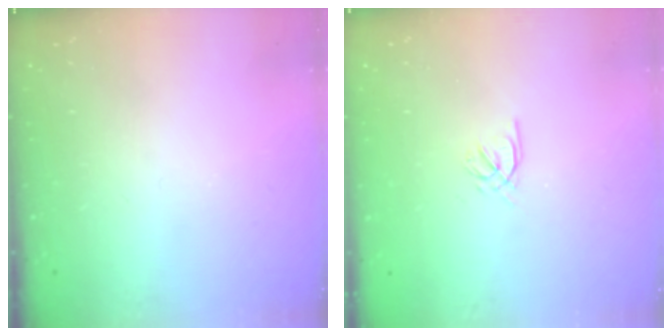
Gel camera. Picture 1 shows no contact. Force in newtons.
{"total": 2.0, "press": 1.9, "slide": 0.5}